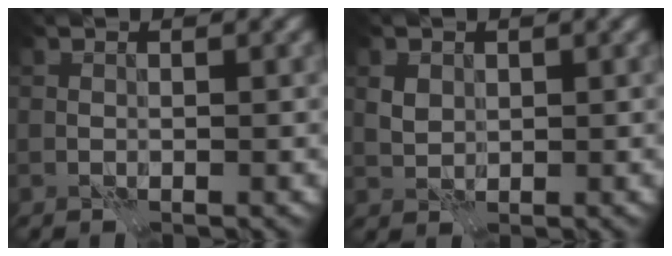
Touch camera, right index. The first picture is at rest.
{"total": 1.7, "force": [0.6, 1.4, 0.8], "torque": [-0.018, -0.001, 0.012]}